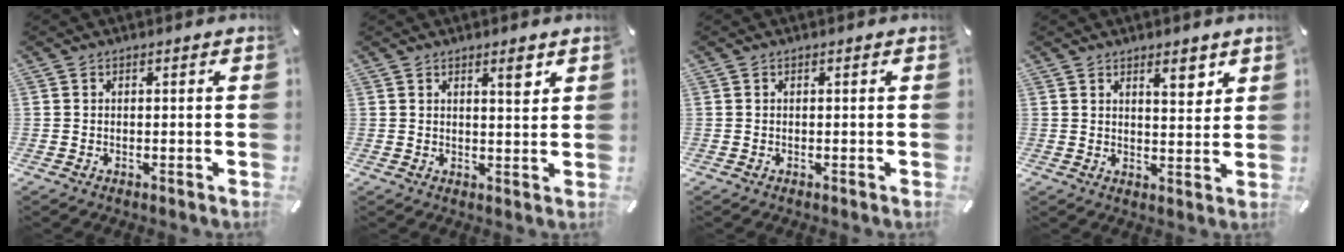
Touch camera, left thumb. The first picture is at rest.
{"total": 3.5, "force": [2.1, 0.7, 2.7], "torque": [-0.034, -0.008, 0.029]}
{"total": 0.0}
{"total": 5.3, "force": [3.5, 2.2, 3.3], "torque": [-0.033, -0.021, 0.054]}